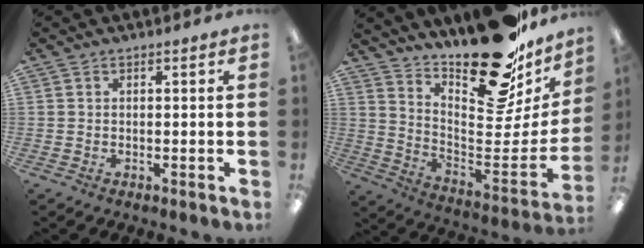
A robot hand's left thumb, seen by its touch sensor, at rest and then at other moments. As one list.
[{"total": 24.8, "force": [19.3, 8.5, 13.0], "torque": [-0.142, -0.151, 0.317]}]